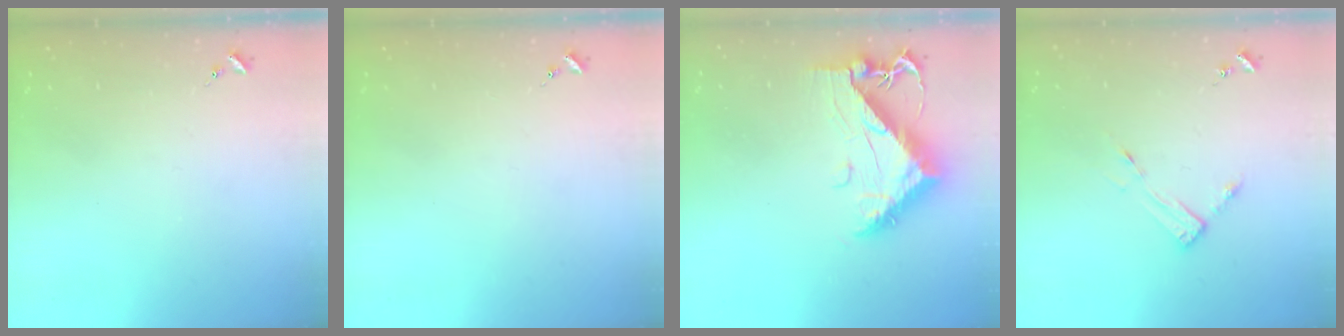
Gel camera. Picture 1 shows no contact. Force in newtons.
{"total": 0.0}
{"total": 12.7, "press": 12.6, "slide": 1.1}
{"total": 5.4, "press": 5.4, "slide": 0.3}